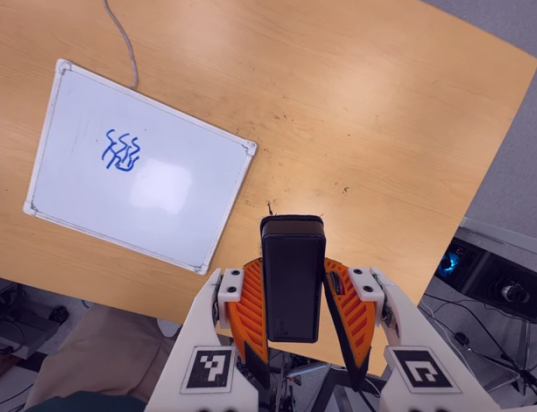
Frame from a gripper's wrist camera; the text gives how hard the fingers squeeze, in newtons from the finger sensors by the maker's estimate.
{"total": 5.2, "left": 4.3, "right": 6.2}